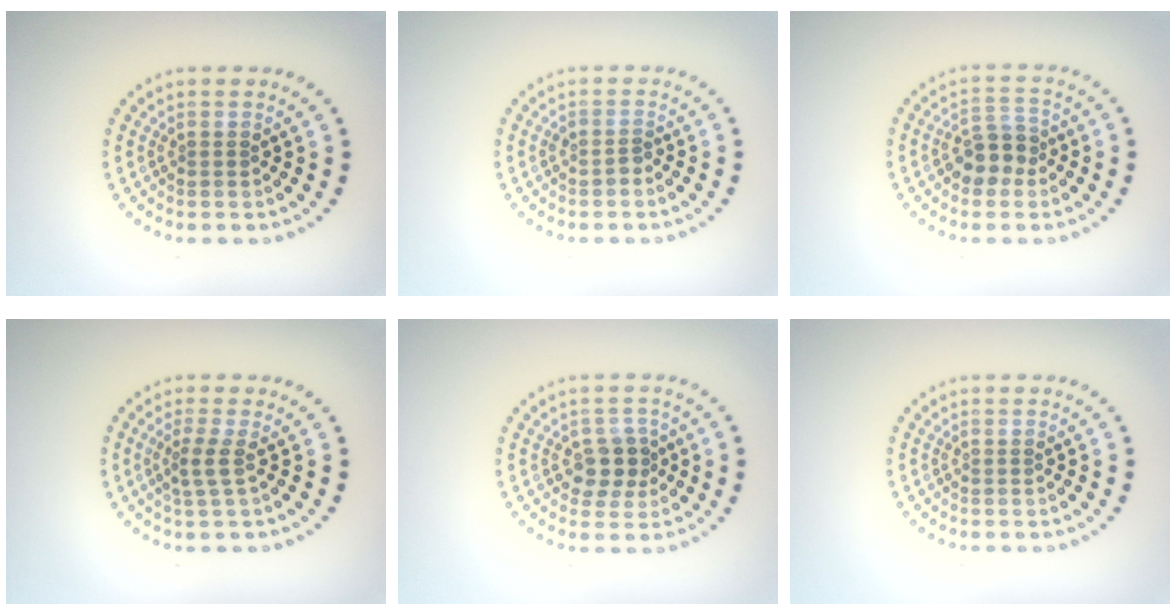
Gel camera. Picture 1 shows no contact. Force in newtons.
{"total": 0.9, "press": 0.8, "slide": 0.5}
{"total": 3.5, "press": 3.3, "slide": 1.1}
{"total": 2.0, "press": 1.4, "slide": 1.4}
{"total": 2.9, "press": 2.7, "slide": 1.0}
{"total": 0.0}